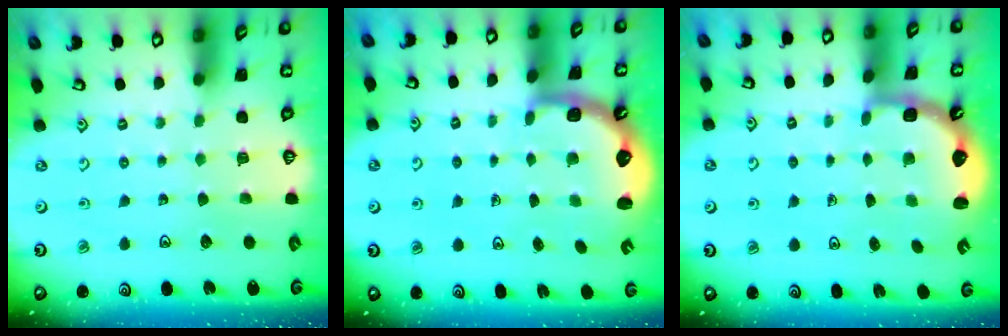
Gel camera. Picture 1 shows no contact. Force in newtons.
{"total": 2.6, "press": 2.4, "slide": 1.1}
{"total": 2.6, "press": 2.2, "slide": 1.3}